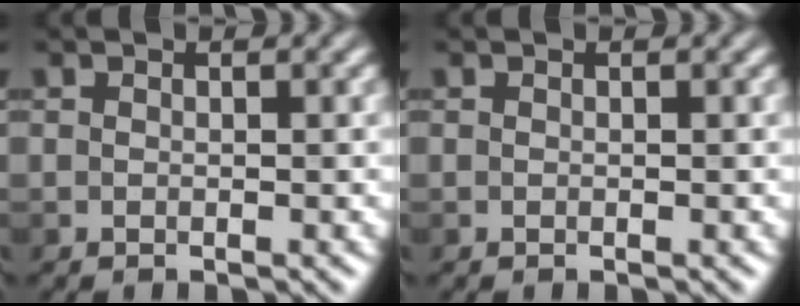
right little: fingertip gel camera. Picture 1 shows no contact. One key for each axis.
{"total": 0.0}